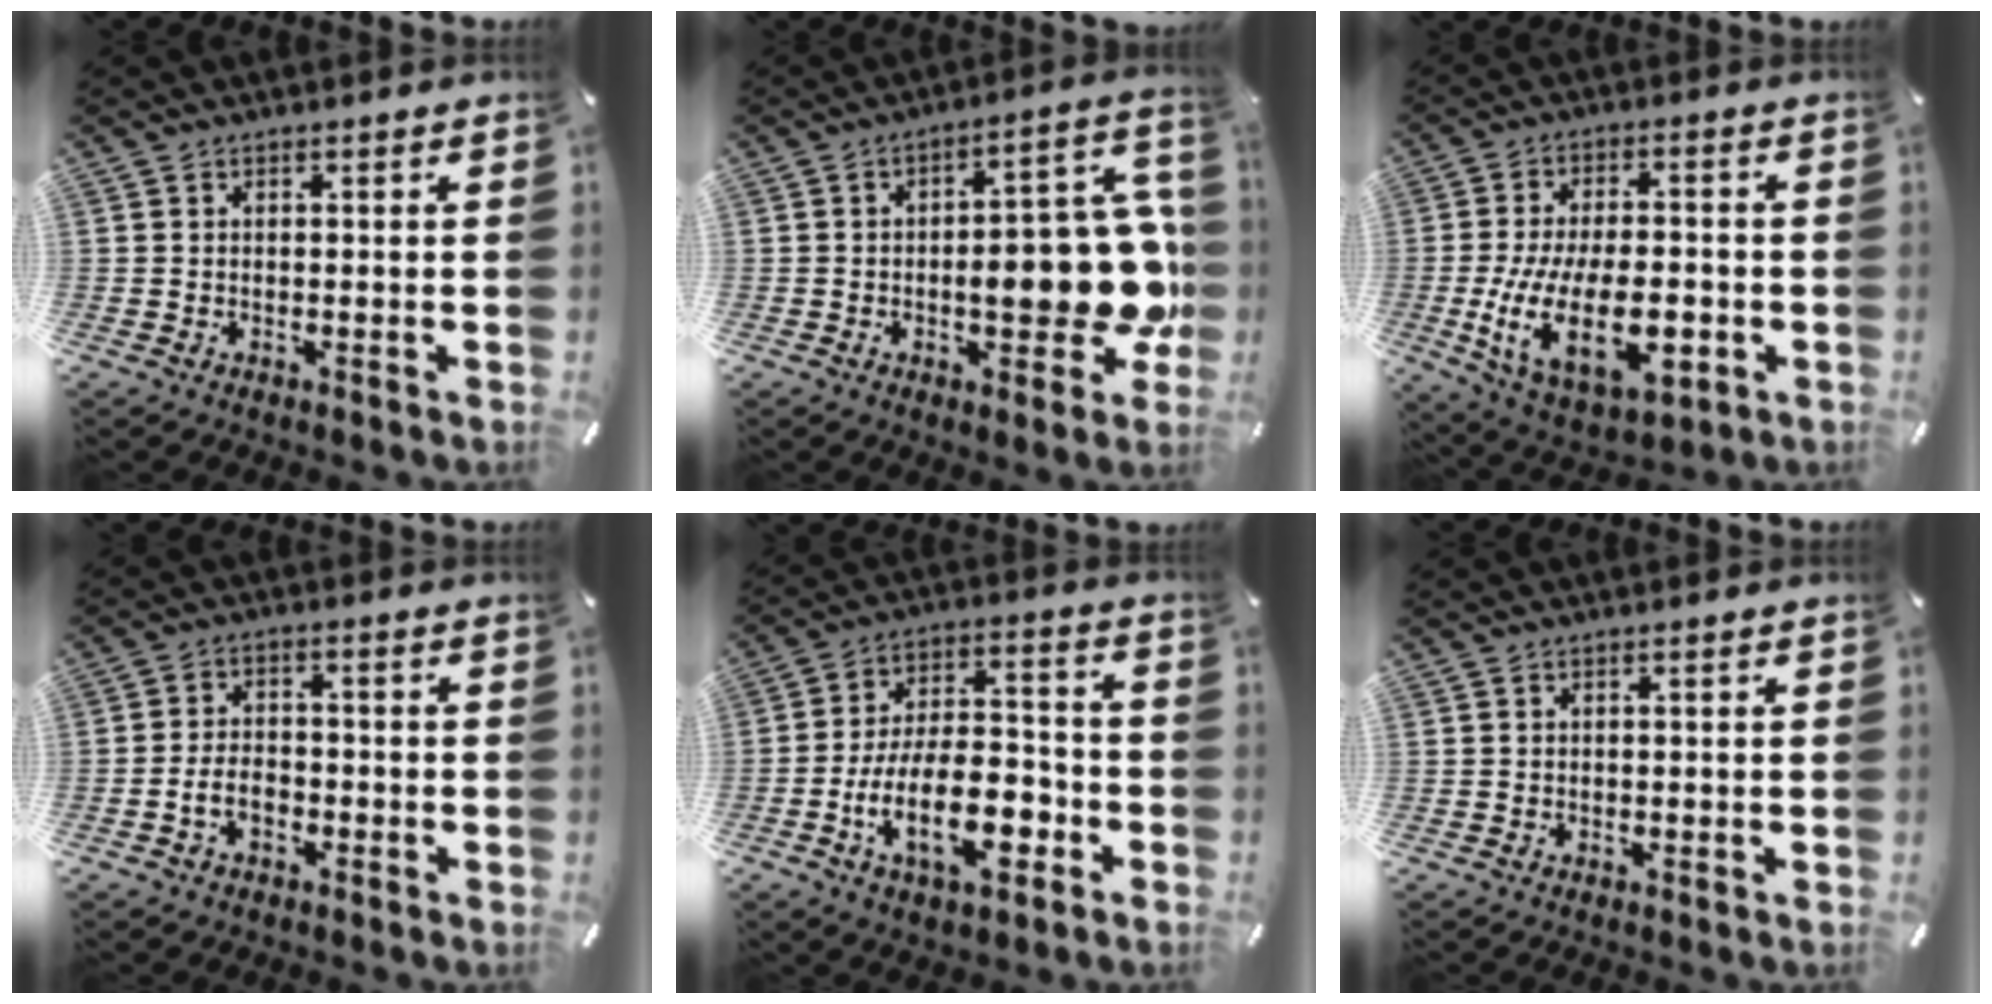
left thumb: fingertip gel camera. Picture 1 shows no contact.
{"total": 18.3, "force": [-2.8, 7.1, 16.6], "torque": [-0.195, -0.001, -0.033]}
{"total": 19.2, "force": [-4.7, 9.9, 15.7], "torque": [-0.296, -0.006, -0.072]}
{"total": 4.3, "force": [-2.0, 2.8, 2.6], "torque": [-0.050, 0.015, -0.038]}
{"total": 17.3, "force": [-7.0, 8.5, 13.4], "torque": [-0.250, 0.030, -0.120]}
{"total": 0.0}